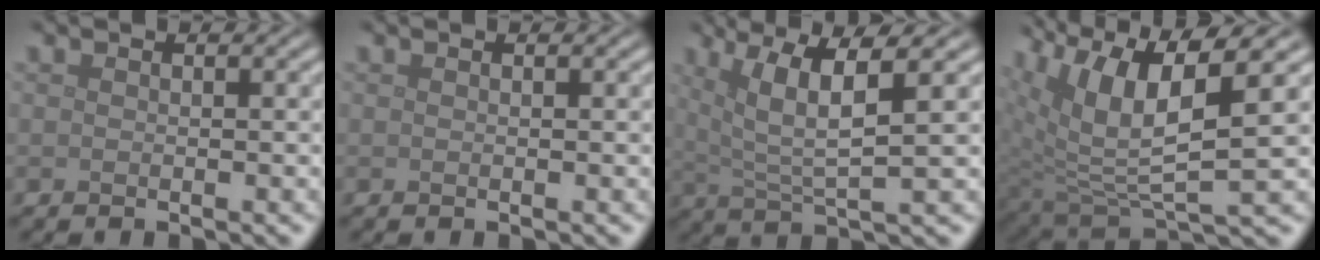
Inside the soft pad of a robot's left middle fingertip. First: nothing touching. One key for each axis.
{"total": 0.0}
{"total": 6.3, "fx": 2.8, "fy": 1.3, "fz": 5.5, "tx": -0.102, "ty": 0.003, "tz": 0.053}
{"total": 9.3, "fx": 4.2, "fy": 3.1, "fz": 7.7, "tx": -0.164, "ty": -0.003, "tz": 0.084}